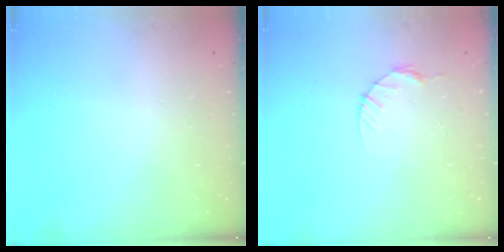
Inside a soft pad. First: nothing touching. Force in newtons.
{"total": 3.9, "press": 3.8, "slide": 0.5}